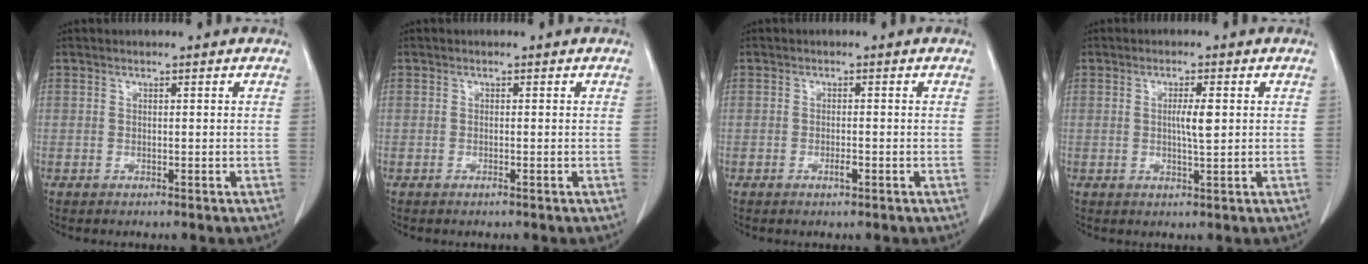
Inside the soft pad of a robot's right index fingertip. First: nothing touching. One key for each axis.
{"total": 0.5, "fx": -0.4, "fy": -0.1, "fz": 0.3, "tx": -0.005, "ty": 0.000, "tz": -0.008}
{"total": 1.4, "fx": -0.8, "fy": 0.2, "fz": 1.2, "tx": -0.021, "ty": 0.000, "tz": -0.013}
{"total": 3.1, "fx": 0.2, "fy": 0.3, "fz": 3.1, "tx": -0.055, "ty": -0.002, "tz": 0.004}